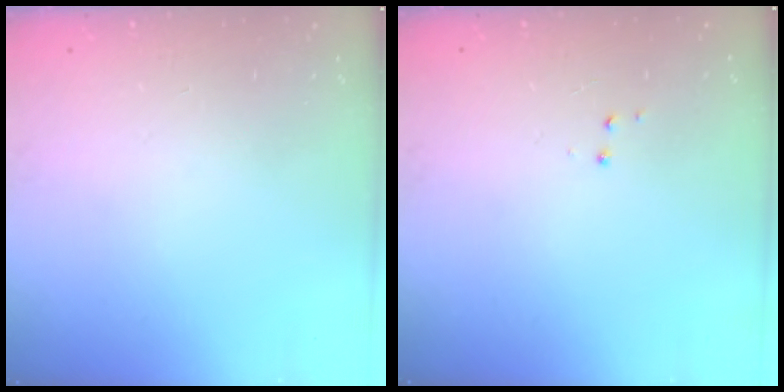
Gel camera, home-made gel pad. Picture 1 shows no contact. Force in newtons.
{"total": 2.9, "press": 2.8, "slide": 0.4}